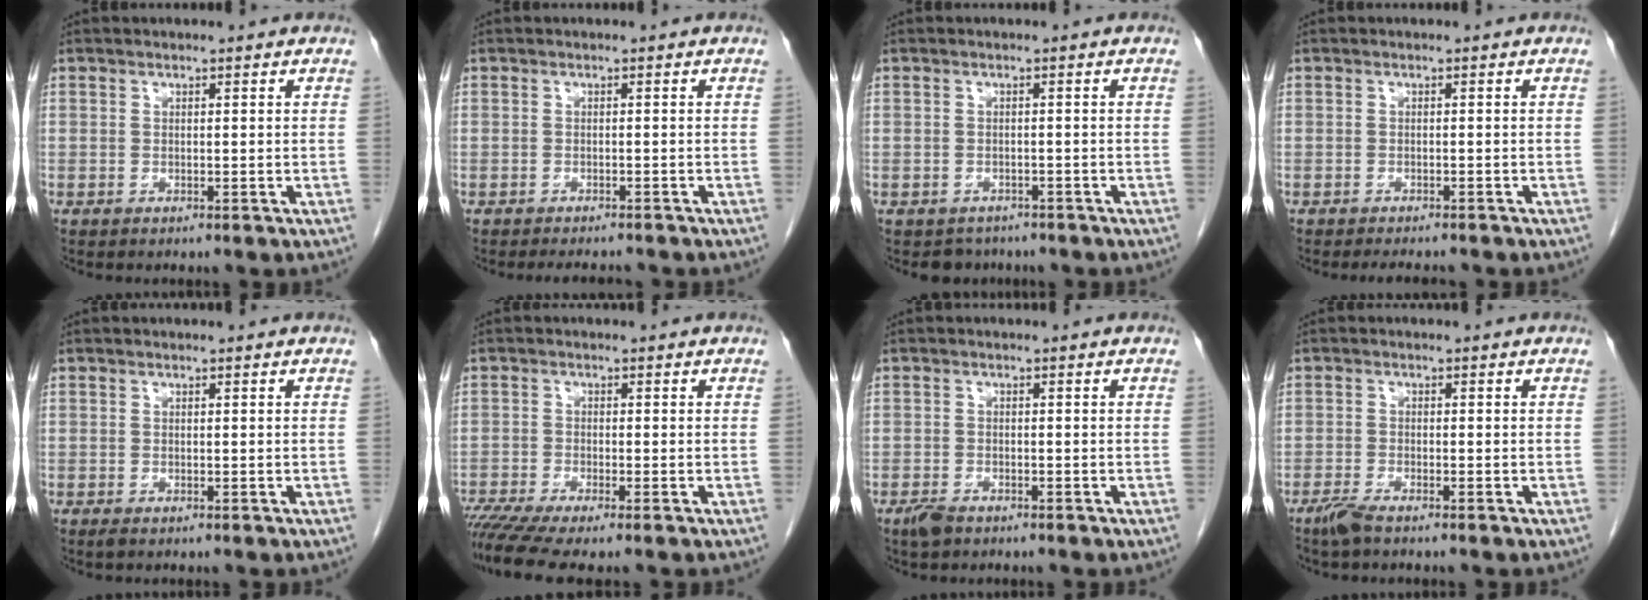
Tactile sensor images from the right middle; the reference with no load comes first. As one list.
[{"total": 3.4, "force": [-3.2, 0.5, 1.0], "torque": [-0.011, -0.007, -0.043]}, {"total": 2.6, "force": [-2.2, 1.4, -0.2], "torque": [-0.007, 0.001, -0.032]}, {"total": 3.4, "force": [-3.1, 0.6, 1.2], "torque": [-0.015, -0.007, -0.041]}, {"total": 0.6, "force": [-0.4, 0.2, 0.4], "torque": [-0.008, -0.002, -0.005]}, {"total": 7.5, "force": [-6.0, 0.0, 4.5], "torque": [-0.080, -0.017, -0.105]}, {"total": 2.3, "force": [-1.7, 0.9, 1.2], "torque": [-0.029, -0.002, -0.027]}, {"total": 2.5, "force": [-2.0, 0.3, 1.5], "torque": [-0.038, -0.005, -0.040]}]